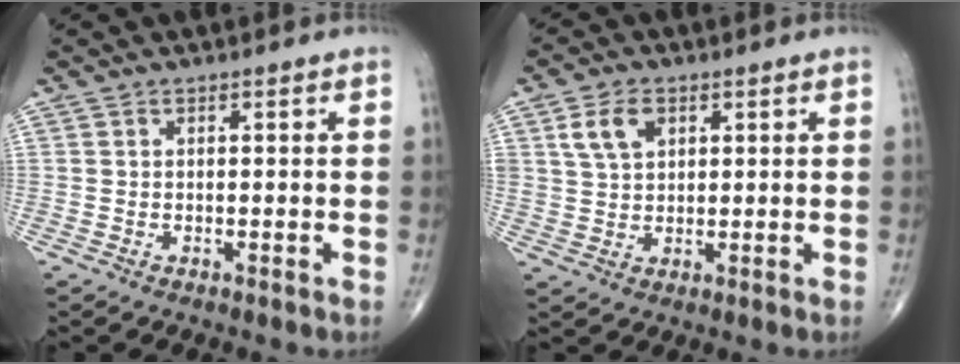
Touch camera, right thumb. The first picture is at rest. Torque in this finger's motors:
{"motor_torque": [0.63, 1.47, 0.67, 0.46, 0.07]}